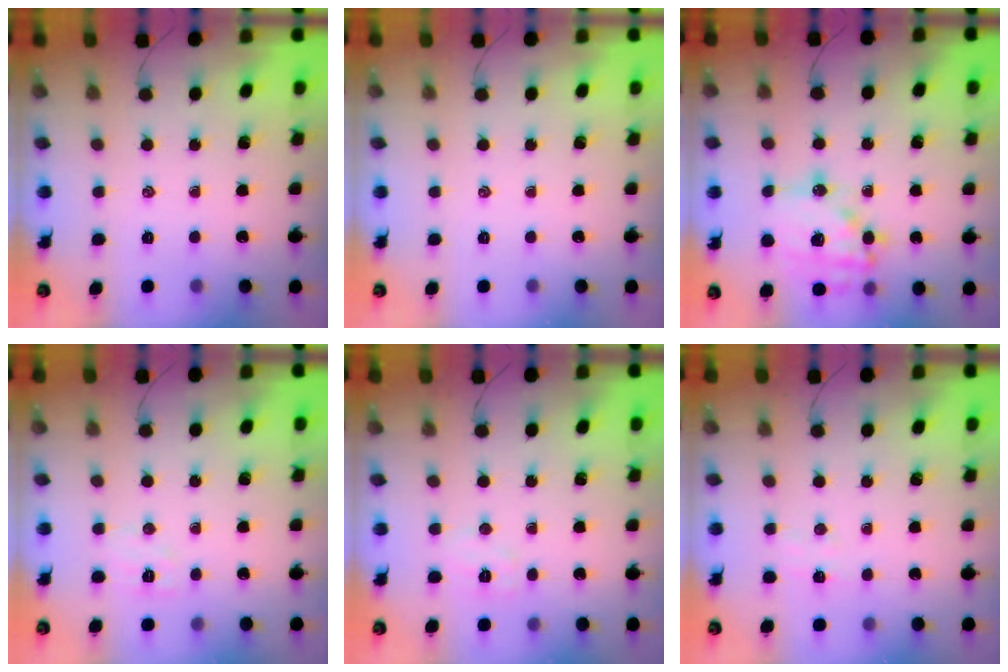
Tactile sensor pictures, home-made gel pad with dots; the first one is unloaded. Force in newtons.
{"total": 0.0}
{"total": 16.3, "press": 16.0, "slide": 3.4}
{"total": 5.8, "press": 5.7, "slide": 1.2}
{"total": 5.7, "press": 5.6, "slide": 1.0}
{"total": 3.6, "press": 3.5, "slide": 0.9}